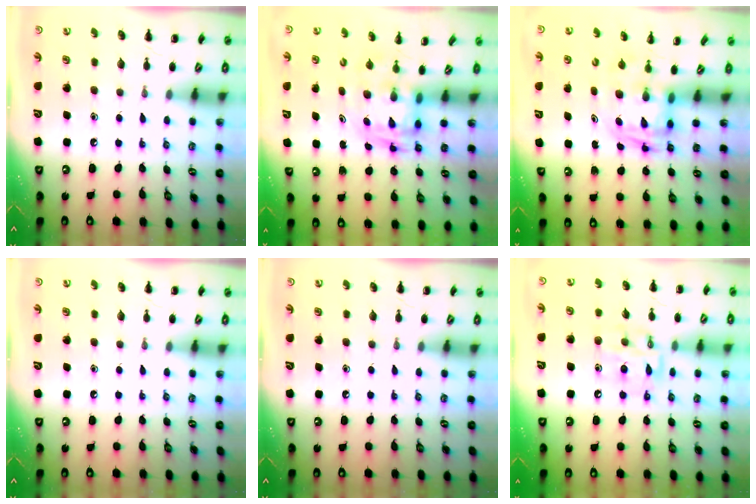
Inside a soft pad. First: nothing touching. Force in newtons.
{"total": 3.4, "press": 3.4, "slide": 0.6}
{"total": 2.8, "press": 2.8, "slide": 0.5}
{"total": 0.0}
{"total": 0.0}
{"total": 11.4, "press": 11.3, "slide": 1.5}